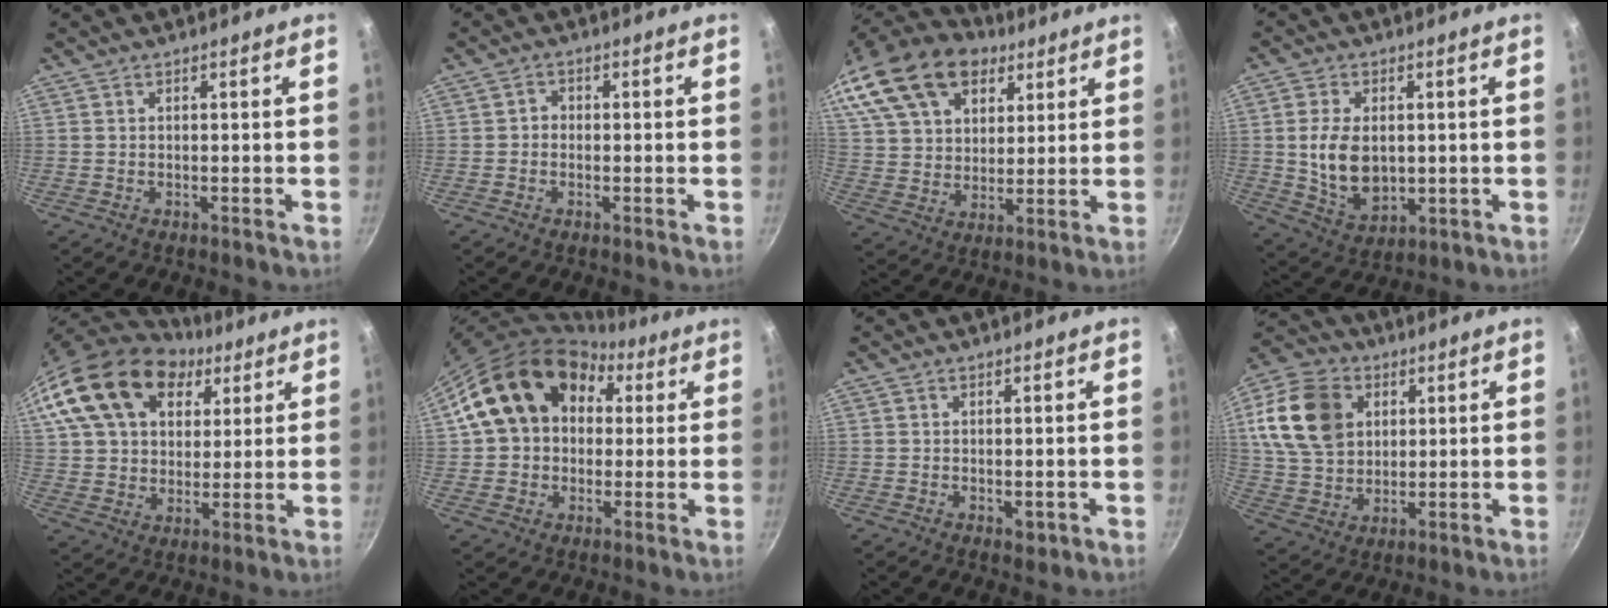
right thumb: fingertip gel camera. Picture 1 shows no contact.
{"total": 1.5, "force": [-0.5, 1.3, 0.6], "torque": [-0.007, 0.008, -0.014]}
{"total": 26.5, "force": [15.4, 16.5, 13.8], "torque": [-0.294, 0.011, 0.281]}
{"total": 11.1, "force": [0.7, 7.3, 8.3], "torque": [-0.140, -0.012, 0.027]}
{"total": 22.7, "force": [10.6, 15.4, 12.8], "torque": [-0.221, -0.002, 0.187]}
{"total": 18.3, "force": [4.7, 14.2, 10.5], "torque": [-0.151, 0.028, 0.069]}
{"total": 1.7, "force": [-0.2, 1.1, 1.3], "torque": [-0.017, -0.003, -0.002]}
{"total": 17.1, "force": [4.7, 12.9, 10.1], "torque": [-0.172, 0.000, 0.088]}